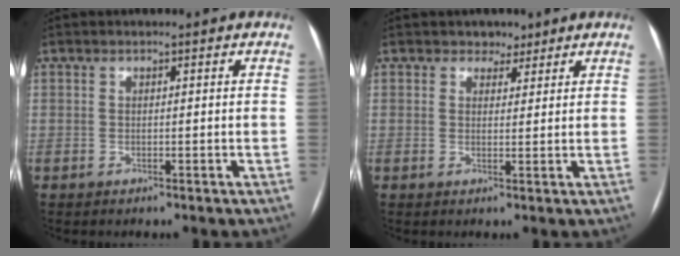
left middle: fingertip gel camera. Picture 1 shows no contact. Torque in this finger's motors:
{"motor_torque": [-0.10, 0.03, -0.07, -0.01]}